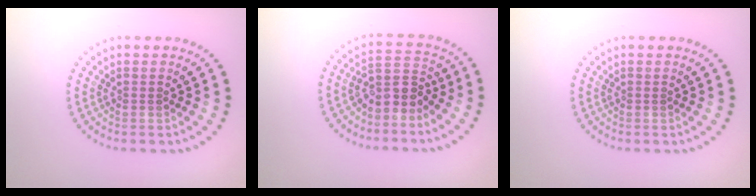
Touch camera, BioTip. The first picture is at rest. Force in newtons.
{"total": 3.0, "press": 2.4, "slide": 1.8}
{"total": 0.0}